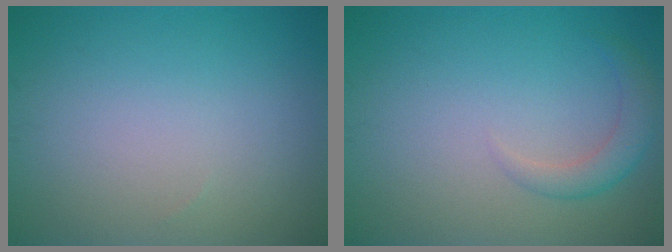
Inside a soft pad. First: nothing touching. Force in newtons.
{"total": 2.2, "press": 2.2, "slide": 0.1}